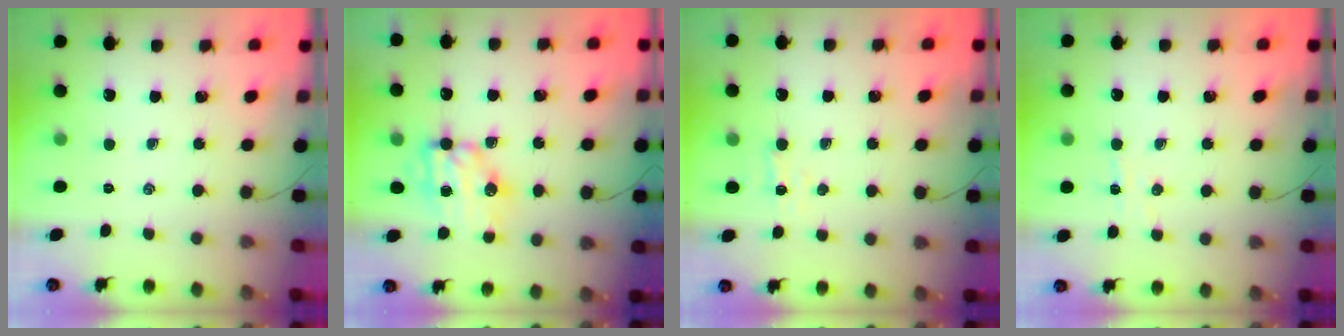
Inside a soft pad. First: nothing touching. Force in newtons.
{"total": 9.3, "press": 9.1, "slide": 1.8}
{"total": 2.1, "press": 2.0, "slide": 0.7}
{"total": 4.3, "press": 4.2, "slide": 1.0}